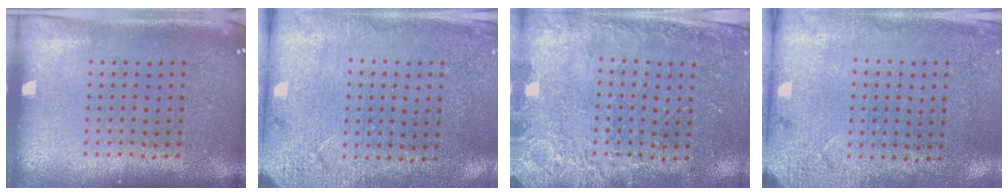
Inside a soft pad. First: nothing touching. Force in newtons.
{"total": 2.6, "press": 2.3, "slide": 1.0}
{"total": 2.5, "press": 2.4, "slide": 0.9}
{"total": 2.7, "press": 2.2, "slide": 1.6}